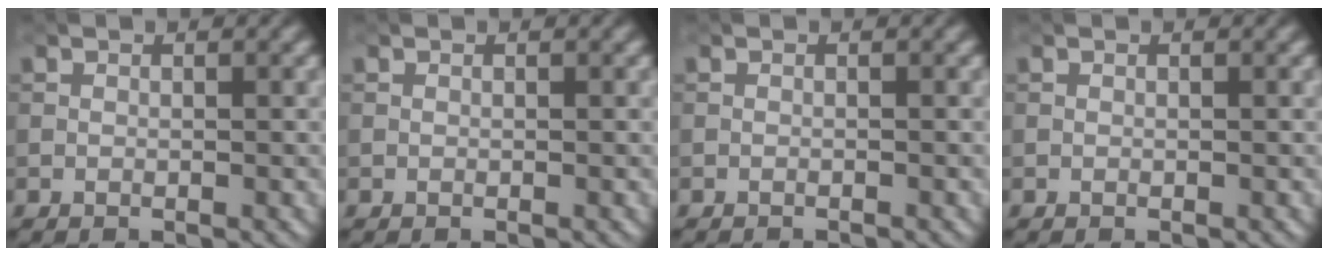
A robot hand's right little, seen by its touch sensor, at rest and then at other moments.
{"total": 0.0}
{"total": 0.6, "force": [-0.6, -0.2, -0.1], "torque": [0.001, -0.009, -0.013]}
{"total": 0.0}